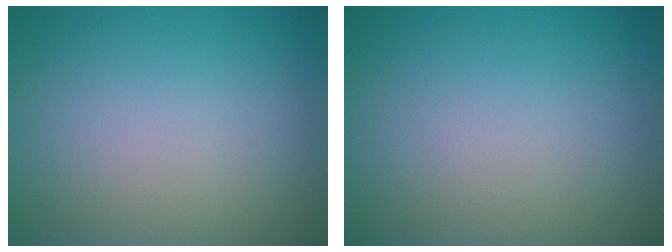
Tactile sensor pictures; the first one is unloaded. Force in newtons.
{"total": 0.0}